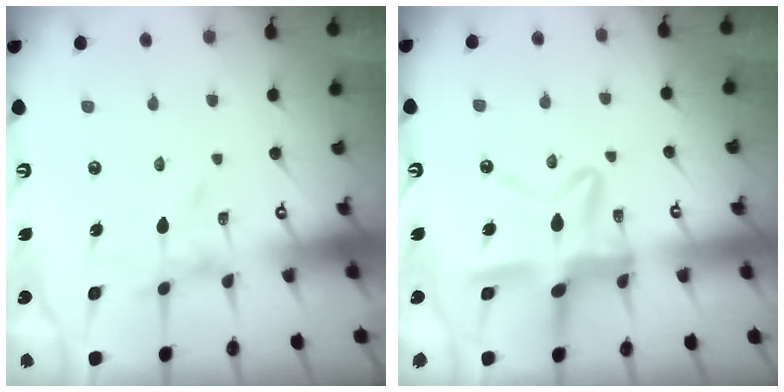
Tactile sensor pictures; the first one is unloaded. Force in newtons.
{"total": 13.2, "press": 13.2, "slide": 1.2}